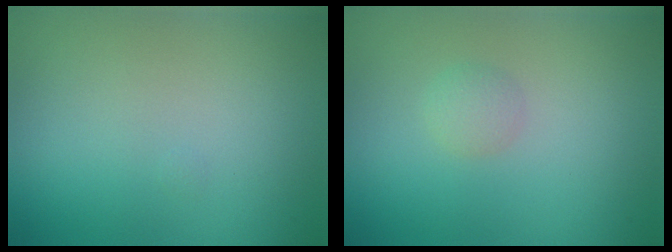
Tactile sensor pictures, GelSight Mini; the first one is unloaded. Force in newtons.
{"total": 1.2, "press": 1.2, "slide": 0.0}